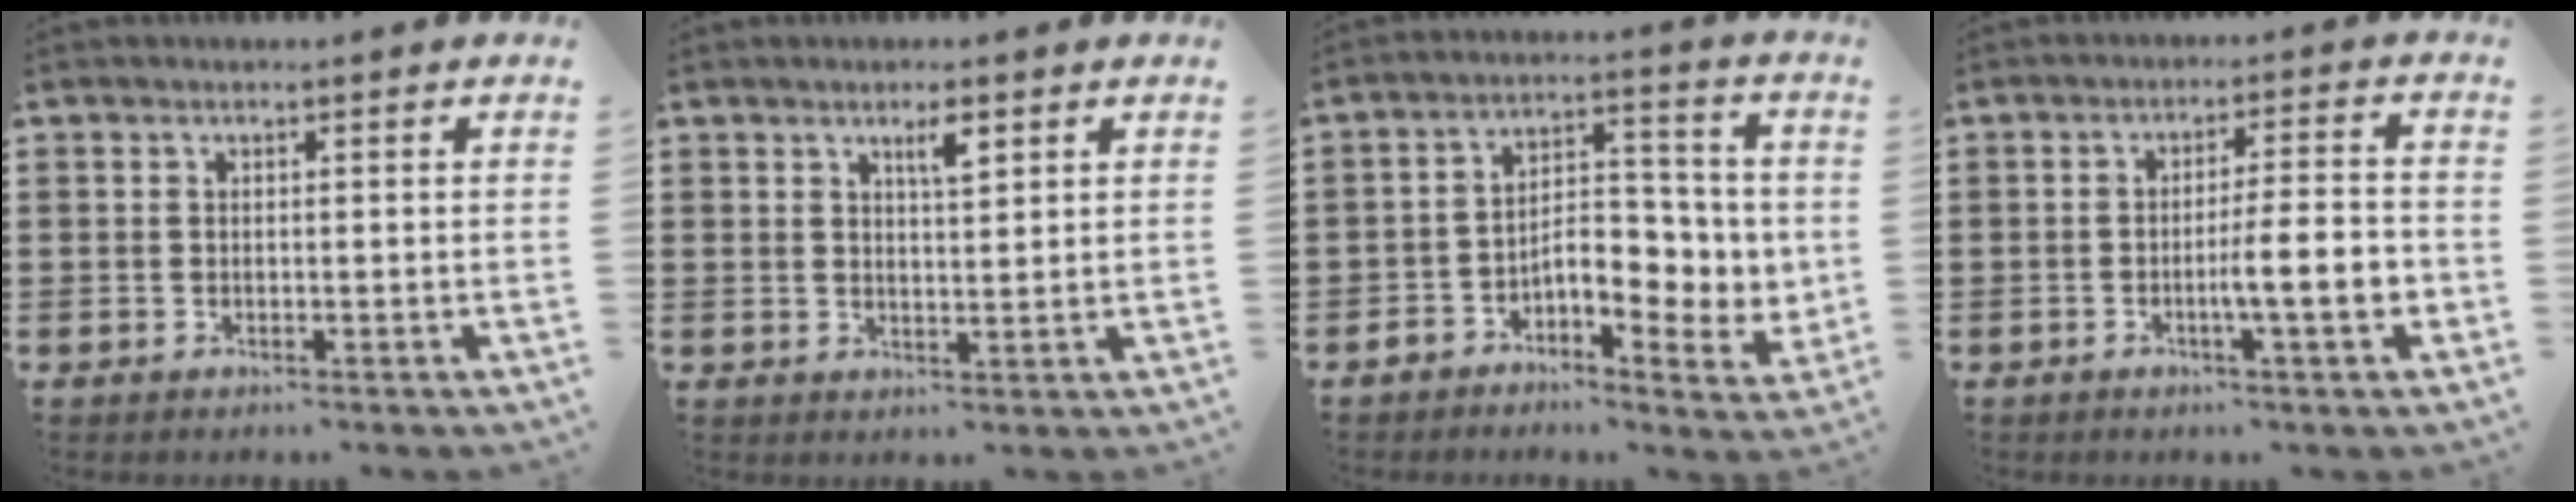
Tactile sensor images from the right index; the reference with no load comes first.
{"total": 2.7, "force": [1.6, 0.4, 2.1], "torque": [-0.036, -0.001, 0.025]}
{"total": 7.3, "force": [-1.4, 4.8, 5.4], "torque": [-0.079, 0.000, -0.031]}
{"total": 7.0, "force": [-1.8, 0.7, 6.7], "torque": [-0.102, -0.005, -0.032]}